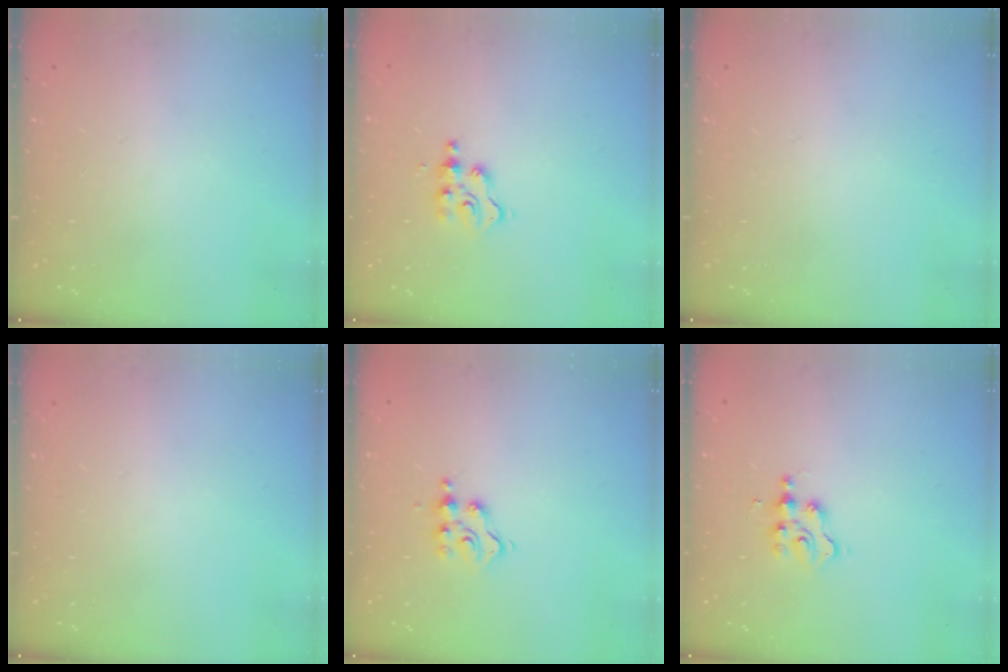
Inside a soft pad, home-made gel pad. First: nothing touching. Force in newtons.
{"total": 4.5, "press": 4.4, "slide": 0.6}
{"total": 0.0}
{"total": 0.0}
{"total": 4.7, "press": 4.7, "slide": 0.5}
{"total": 2.9, "press": 2.9, "slide": 0.4}